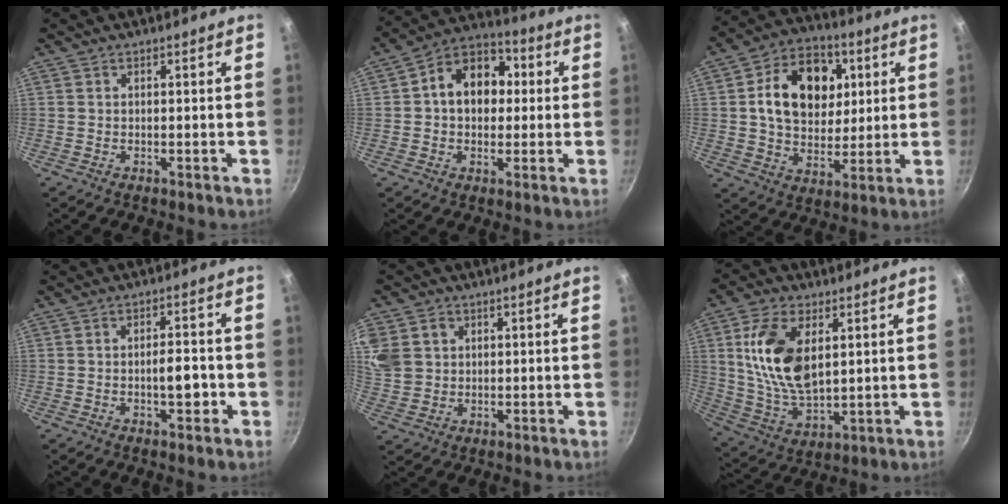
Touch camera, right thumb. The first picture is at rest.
{"total": 13.0, "force": [1.5, 9.7, 8.5], "torque": [-0.087, 0.027, 0.003]}
{"total": 17.8, "force": [4.2, 13.2, 11.2], "torque": [-0.143, 0.003, 0.064]}
{"total": 5.1, "force": [-1.5, 2.2, 4.3], "torque": [-0.045, 0.015, -0.021]}
{"total": 12.8, "force": [3.3, 10.8, 6.0], "torque": [-0.145, 0.011, 0.073]}
{"total": 15.5, "force": [4.0, 8.5, 12.4], "torque": [-0.225, -0.018, 0.086]}